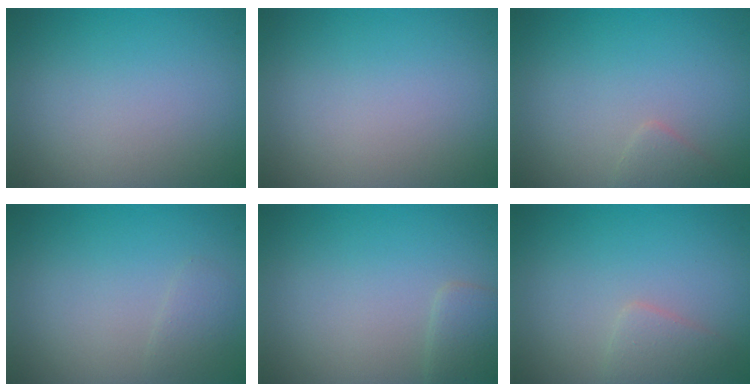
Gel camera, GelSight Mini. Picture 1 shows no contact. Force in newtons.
{"total": 0.0}
{"total": 1.1, "press": 1.1, "slide": 0.1}
{"total": 0.9, "press": 0.9, "slide": 0.0}
{"total": 1.4, "press": 1.4, "slide": 0.0}
{"total": 1.6, "press": 1.6, "slide": 0.0}